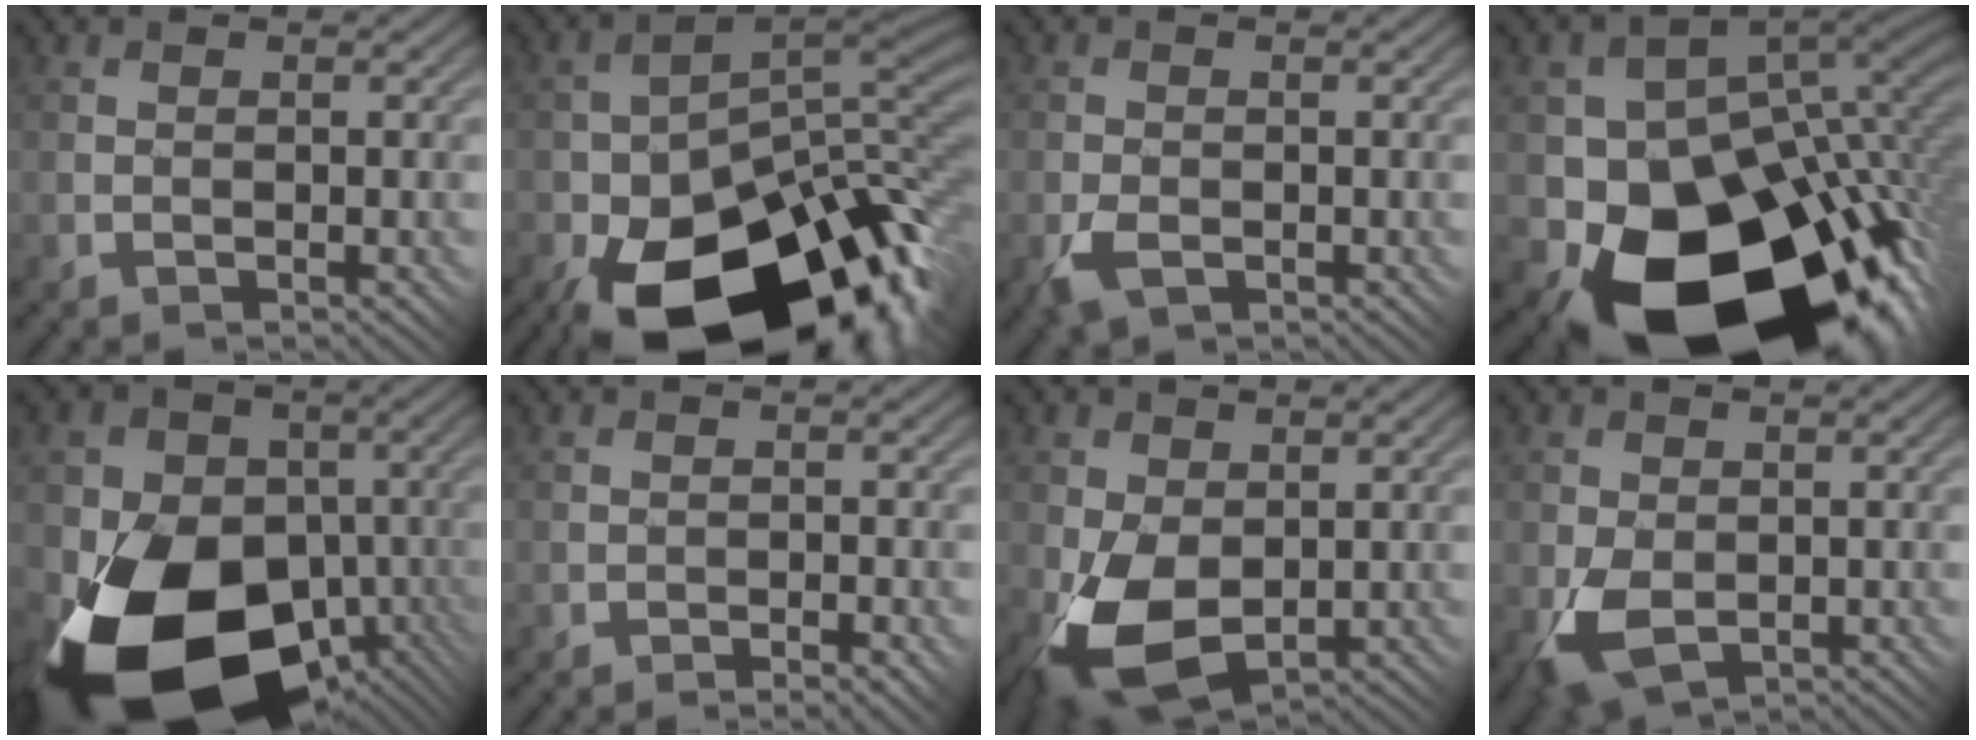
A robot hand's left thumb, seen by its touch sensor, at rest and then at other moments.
{"total": 19.5, "force": [-9.8, 10.0, 13.6], "torque": [-0.227, -0.048, -0.137]}
{"total": 2.7, "force": [-1.2, 1.7, 1.6], "torque": [-0.036, -0.009, -0.030]}
{"total": 19.6, "force": [-6.1, 13.8, 12.5], "torque": [-0.213, -0.070, -0.076]}
{"total": 19.5, "force": [-7.0, 14.6, 11.0], "torque": [-0.212, -0.043, -0.100]}
{"total": 1.6, "force": [-1.2, 0.5, 0.8], "torque": [-0.005, 0.003, -0.017]}
{"total": 8.0, "force": [-1.4, 5.0, 6.1], "torque": [-0.136, -0.015, -0.033]}
{"total": 4.9, "force": [-1.3, 3.4, 3.3], "torque": [-0.075, -0.013, -0.027]}